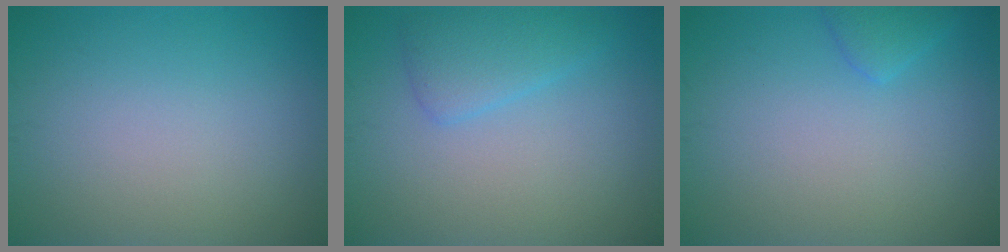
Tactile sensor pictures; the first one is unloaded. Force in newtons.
{"total": 2.7, "press": 2.6, "slide": 0.3}
{"total": 1.4, "press": 1.4, "slide": 0.1}